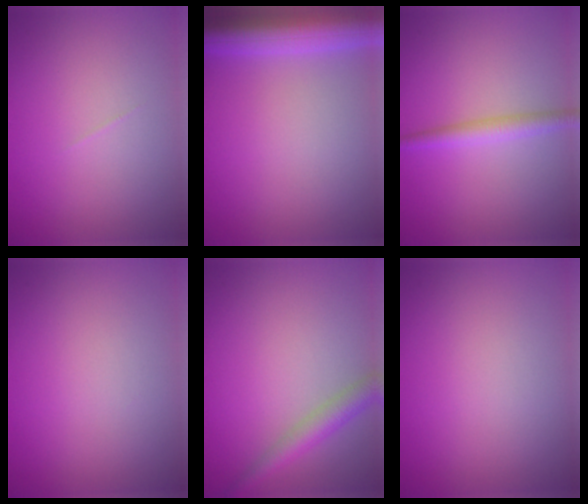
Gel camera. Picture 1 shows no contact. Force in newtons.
{"total": 7.5, "press": 7.5, "slide": 0.4}
{"total": 2.2, "press": 2.2, "slide": 0.1}
{"total": 0.0}
{"total": 2.9, "press": 2.9, "slide": 0.2}
{"total": 0.0}